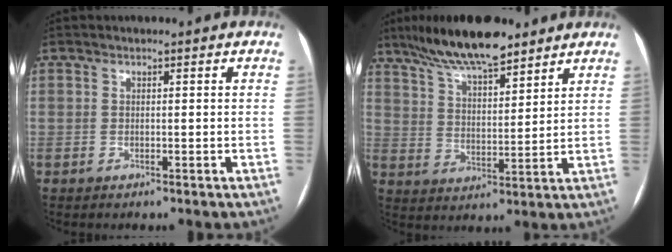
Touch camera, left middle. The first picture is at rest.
{"total": 13.0, "force": [10.4, 2.9, 7.3], "torque": [-0.133, 0.019, 0.185]}